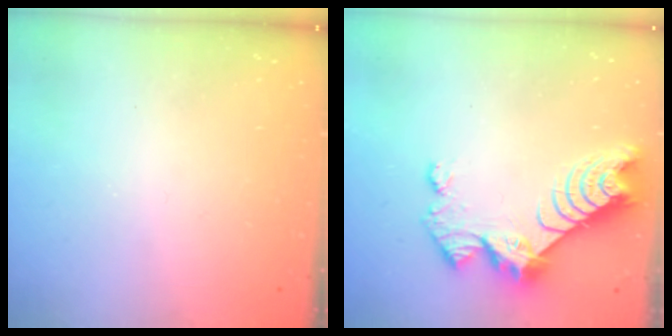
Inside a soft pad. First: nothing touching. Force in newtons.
{"total": 9.0, "press": 9.0, "slide": 0.8}